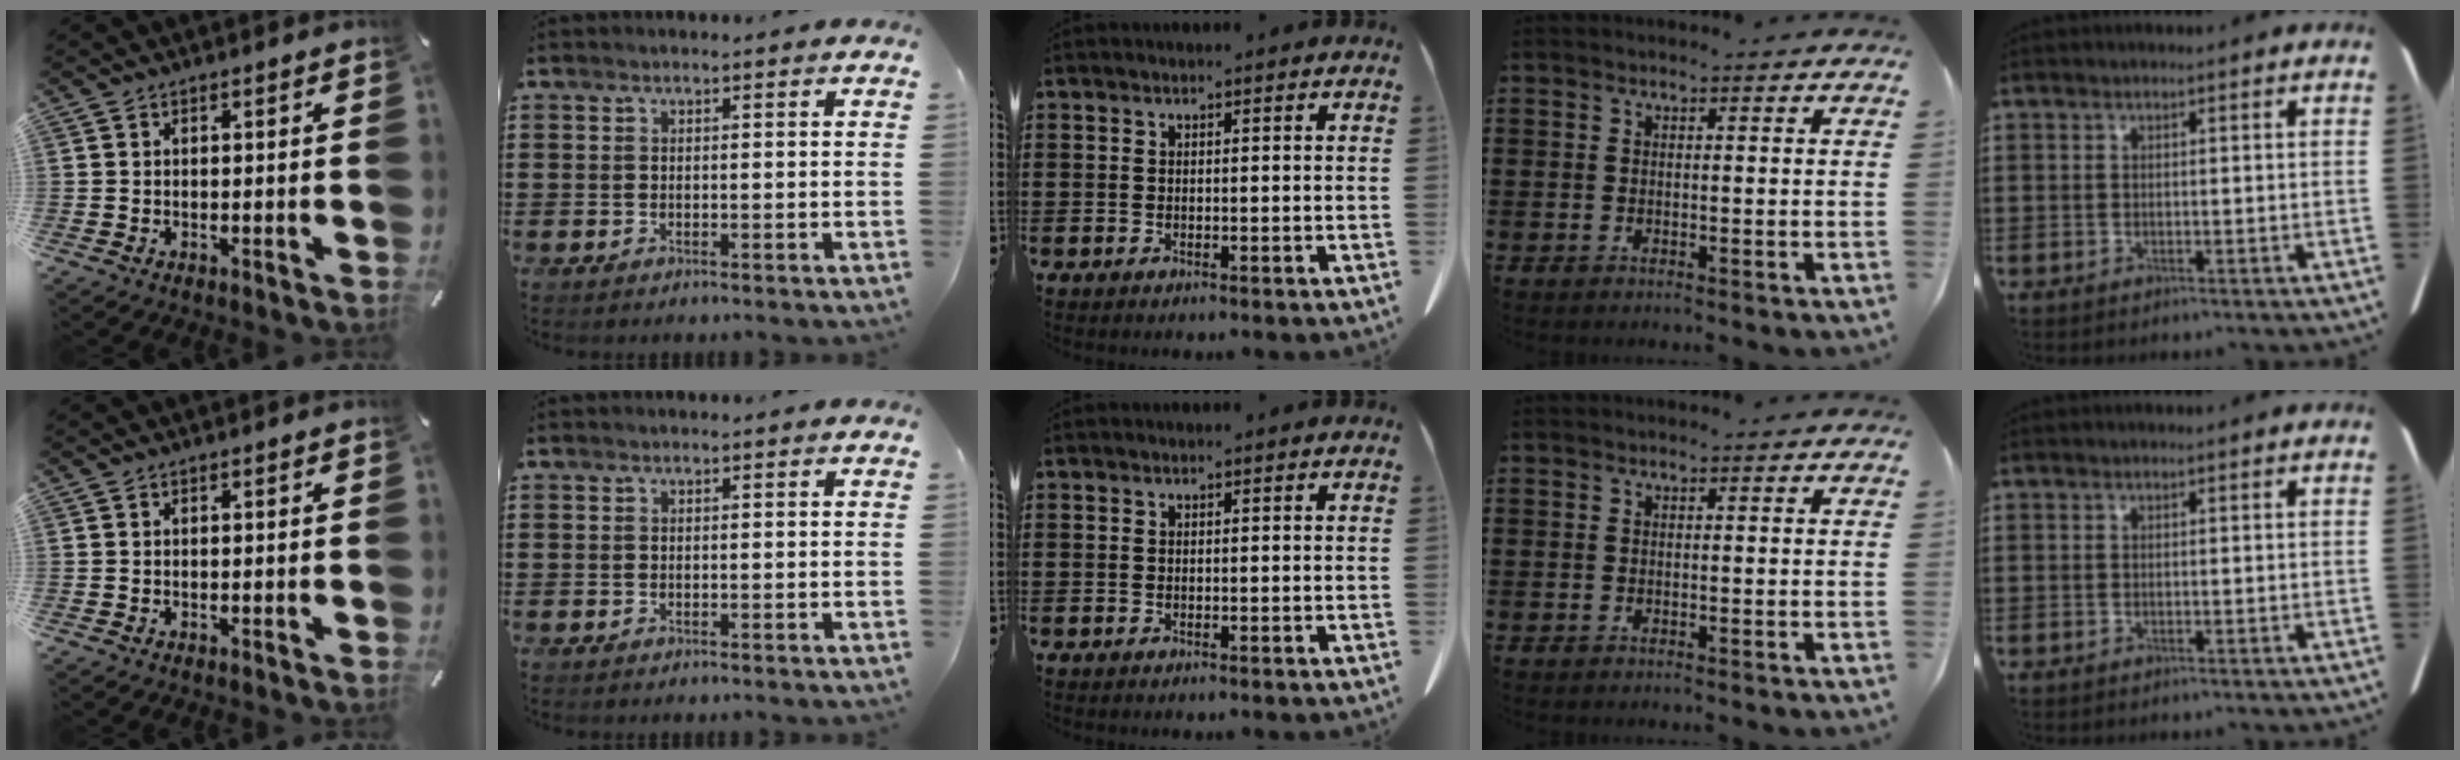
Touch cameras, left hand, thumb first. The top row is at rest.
{}